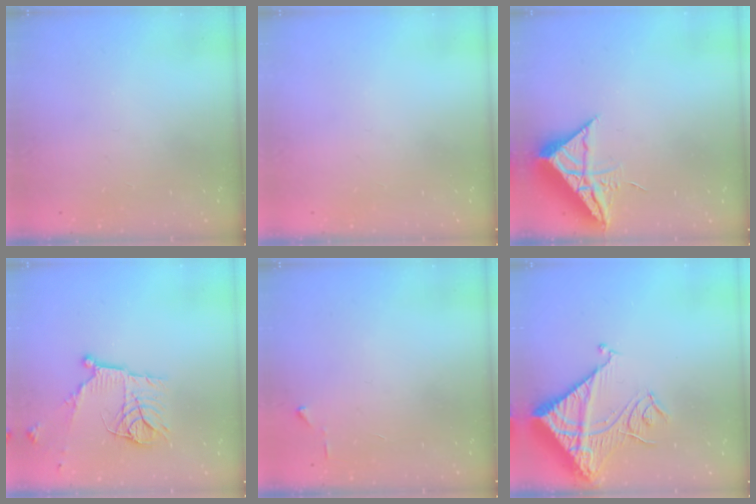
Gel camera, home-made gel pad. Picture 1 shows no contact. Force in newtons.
{"total": 0.0}
{"total": 10.0, "press": 9.9, "slide": 0.8}
{"total": 14.9, "press": 14.8, "slide": 1.4}
{"total": 3.2, "press": 3.2, "slide": 0.4}
{"total": 15.6, "press": 15.4, "slide": 1.8}